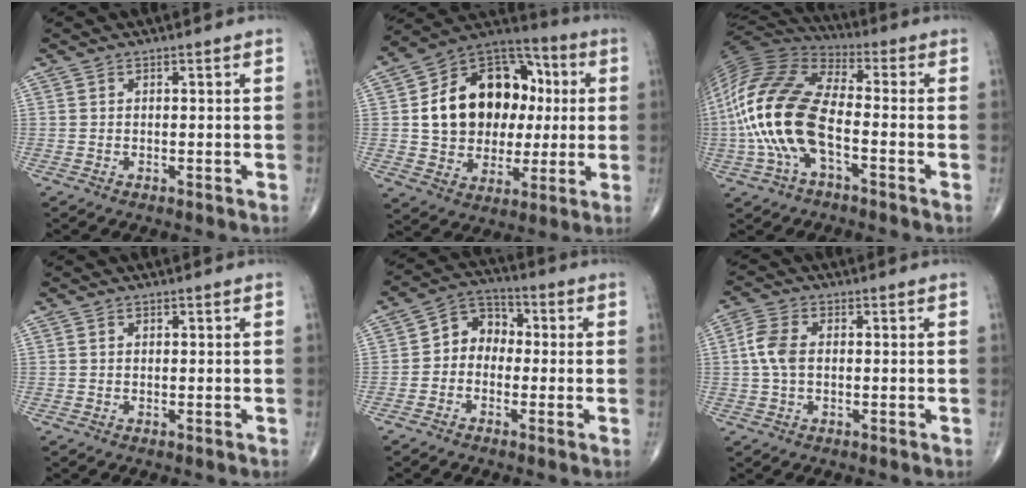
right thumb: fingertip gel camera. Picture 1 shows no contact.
{"total": 21.8, "force": [2.5, 16.4, 14.2], "torque": [-0.187, 0.026, 0.047]}
{"total": 19.9, "force": [-3.9, 9.5, 17.0], "torque": [-0.370, 0.028, -0.079]}
{"total": 0.5, "force": [0.1, 0.4, 0.3], "torque": [-0.005, -0.001, 0.003]}
{"total": 7.0, "force": [-0.6, 5.7, 4.0], "torque": [-0.030, 0.031, -0.032]}
{"total": 5.4, "force": [0.2, 3.3, 4.3], "torque": [-0.101, 0.013, -0.001]}